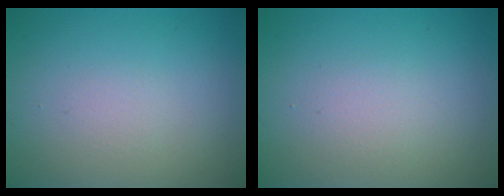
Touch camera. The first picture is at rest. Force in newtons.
{"total": 1.4, "press": 1.4, "slide": 0.1}